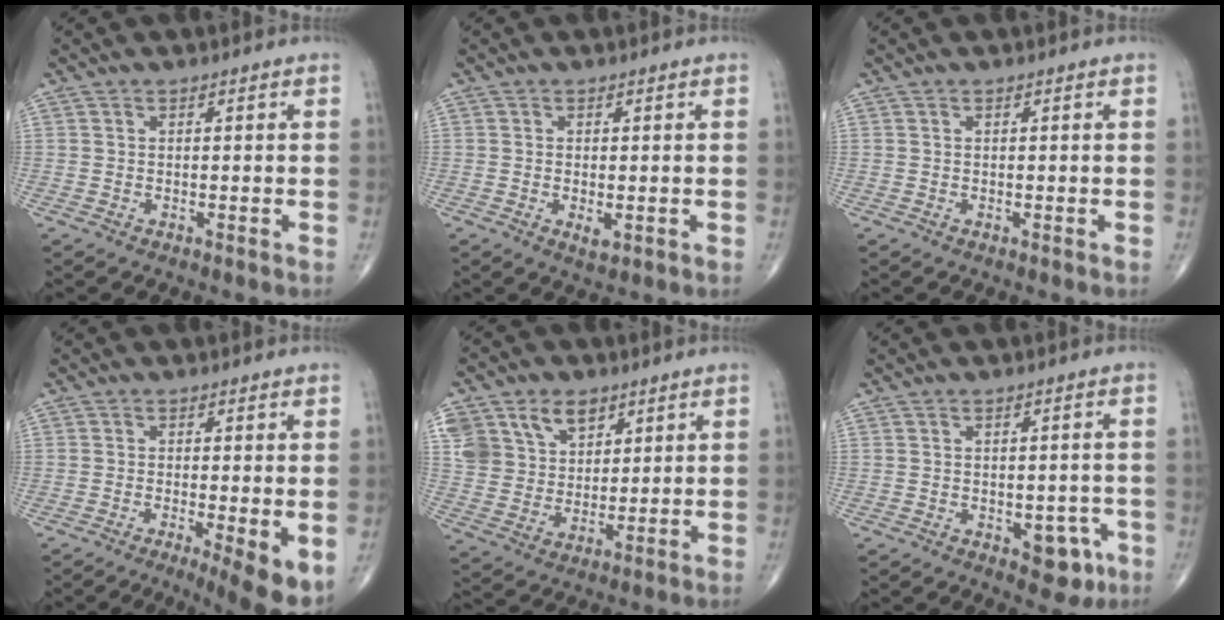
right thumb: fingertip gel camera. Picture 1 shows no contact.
{"total": 2.2, "force": [-0.5, 1.0, 1.9], "torque": [-0.036, -0.006, -0.006]}
{"total": 0.0}
{"total": 6.8, "force": [-2.4, 1.3, 6.2], "torque": [-0.093, -0.018, -0.039]}
{"total": 14.2, "force": [6.9, 10.4, 6.7], "torque": [-0.114, -0.009, 0.136]}
{"total": 5.8, "force": [-2.4, 3.3, 4.2], "torque": [-0.023, 0.010, -0.023]}